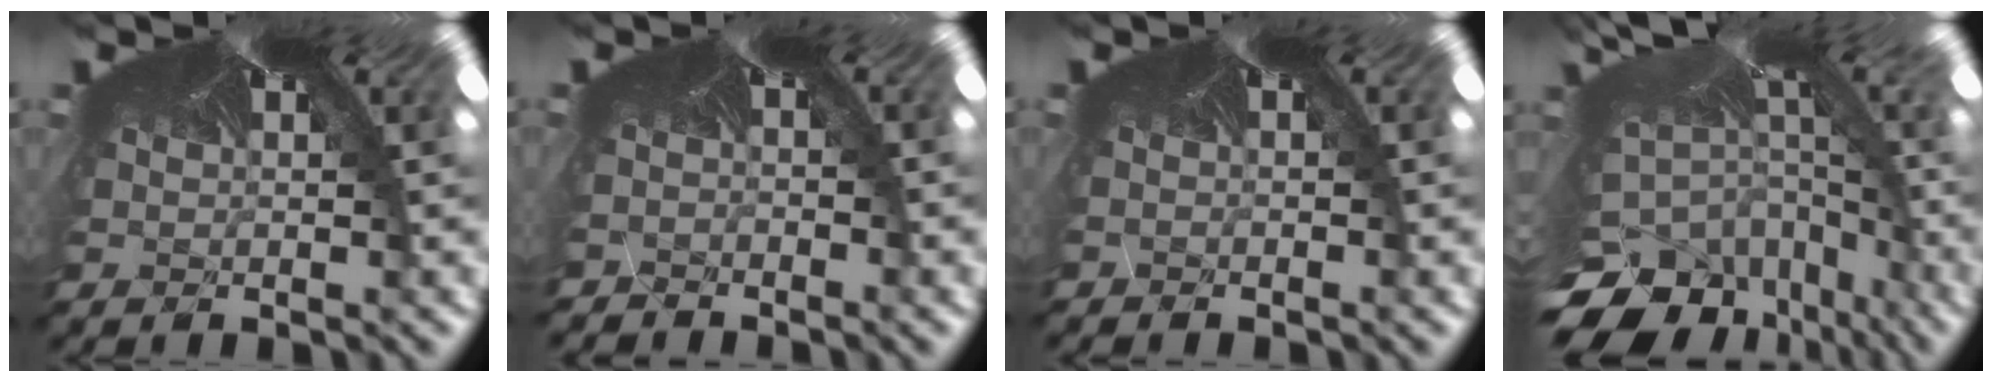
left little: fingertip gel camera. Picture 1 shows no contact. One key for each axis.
{"total": 3.0, "fx": -2.9, "fy": 1.0, "fz": 0.1, "tx": -0.006, "ty": -0.039, "tz": -0.028}
{"total": 0.7, "fx": -0.5, "fy": -0.1, "fz": -0.4, "tx": 0.009, "ty": -0.008, "tz": -0.007}
{"total": 9.4, "fx": -8.8, "fy": 3.2, "fz": -0.9, "tx": -0.017, "ty": -0.099, "tz": -0.097}